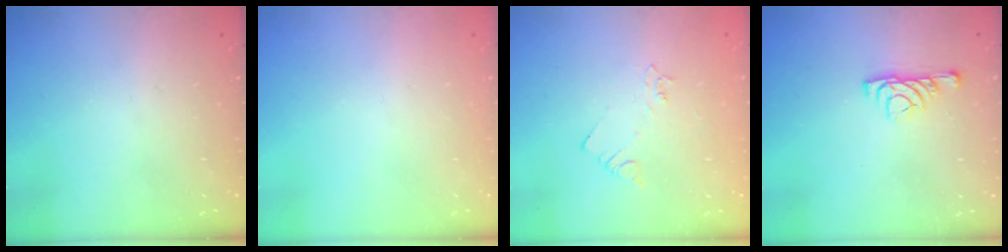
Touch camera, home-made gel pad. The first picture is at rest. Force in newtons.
{"total": 0.0}
{"total": 2.1, "press": 2.1, "slide": 0.3}
{"total": 5.0, "press": 4.9, "slide": 1.1}